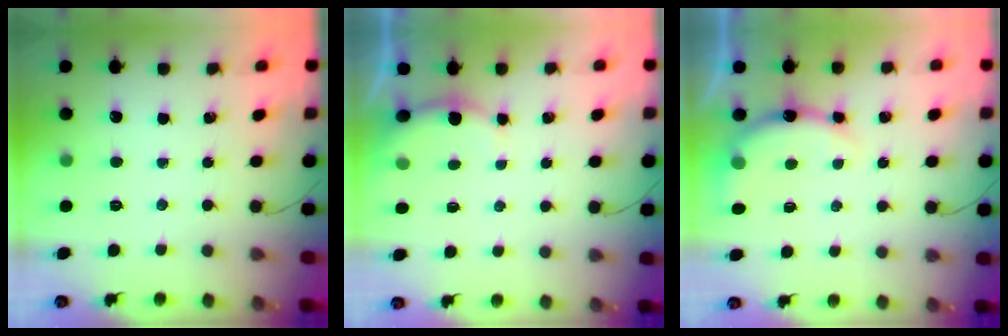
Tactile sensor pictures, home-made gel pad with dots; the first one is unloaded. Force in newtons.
{"total": 2.7, "press": 2.5, "slide": 0.8}
{"total": 8.5, "press": 8.5, "slide": 0.8}